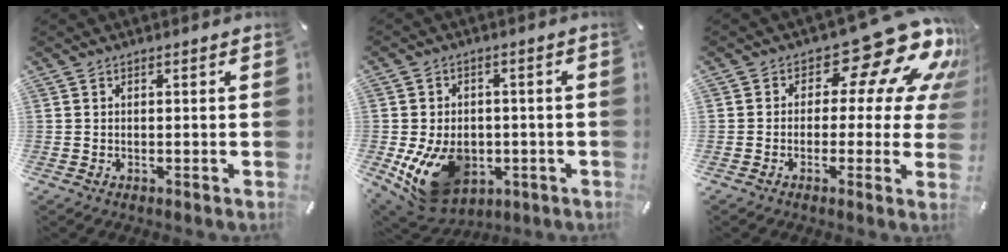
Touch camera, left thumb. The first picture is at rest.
{"total": 14.6, "force": [-4.3, 10.8, 8.8], "torque": [-0.168, 0.012, -0.065]}
{"total": 16.2, "force": [9.1, 7.6, 11.0], "torque": [-0.148, -0.071, 0.148]}